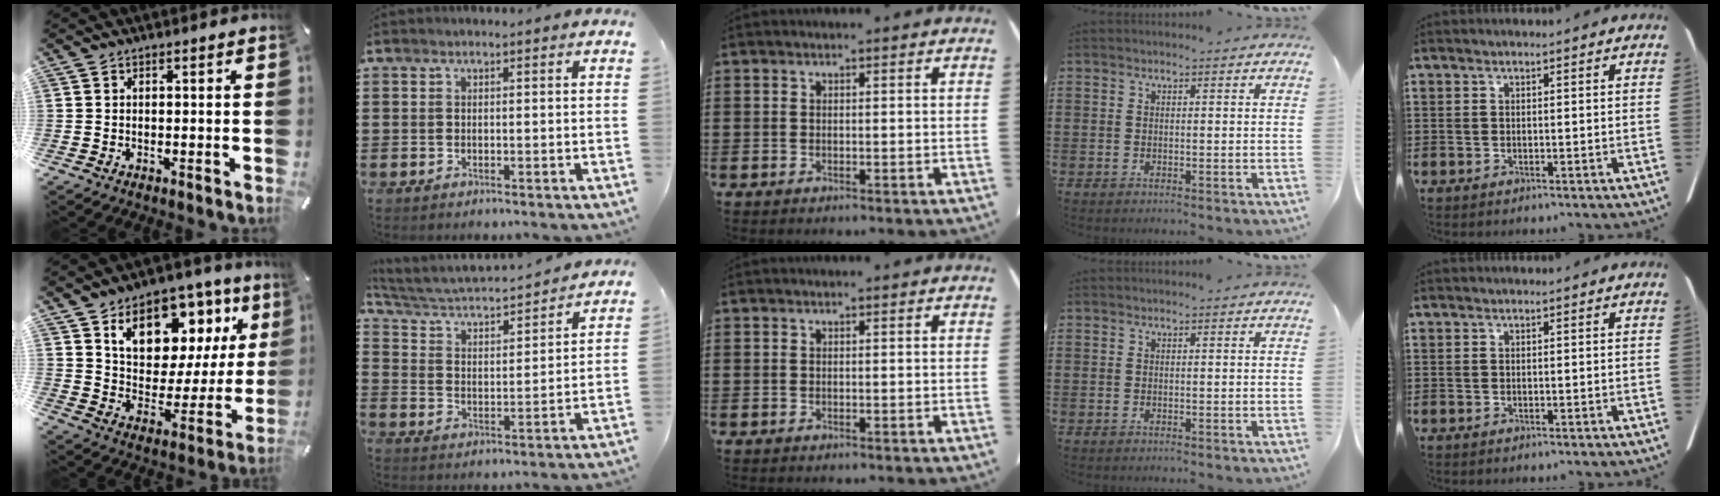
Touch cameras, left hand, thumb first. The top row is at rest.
{"thumb": {"total": 14.5, "force": [8.9, 9.6, 6.2], "torque": [-0.097, -0.061, 0.158]}, "index": {"total": 3.4, "force": [3.2, 0.6, 1.2], "torque": [-0.043, -0.031, 0.043]}}